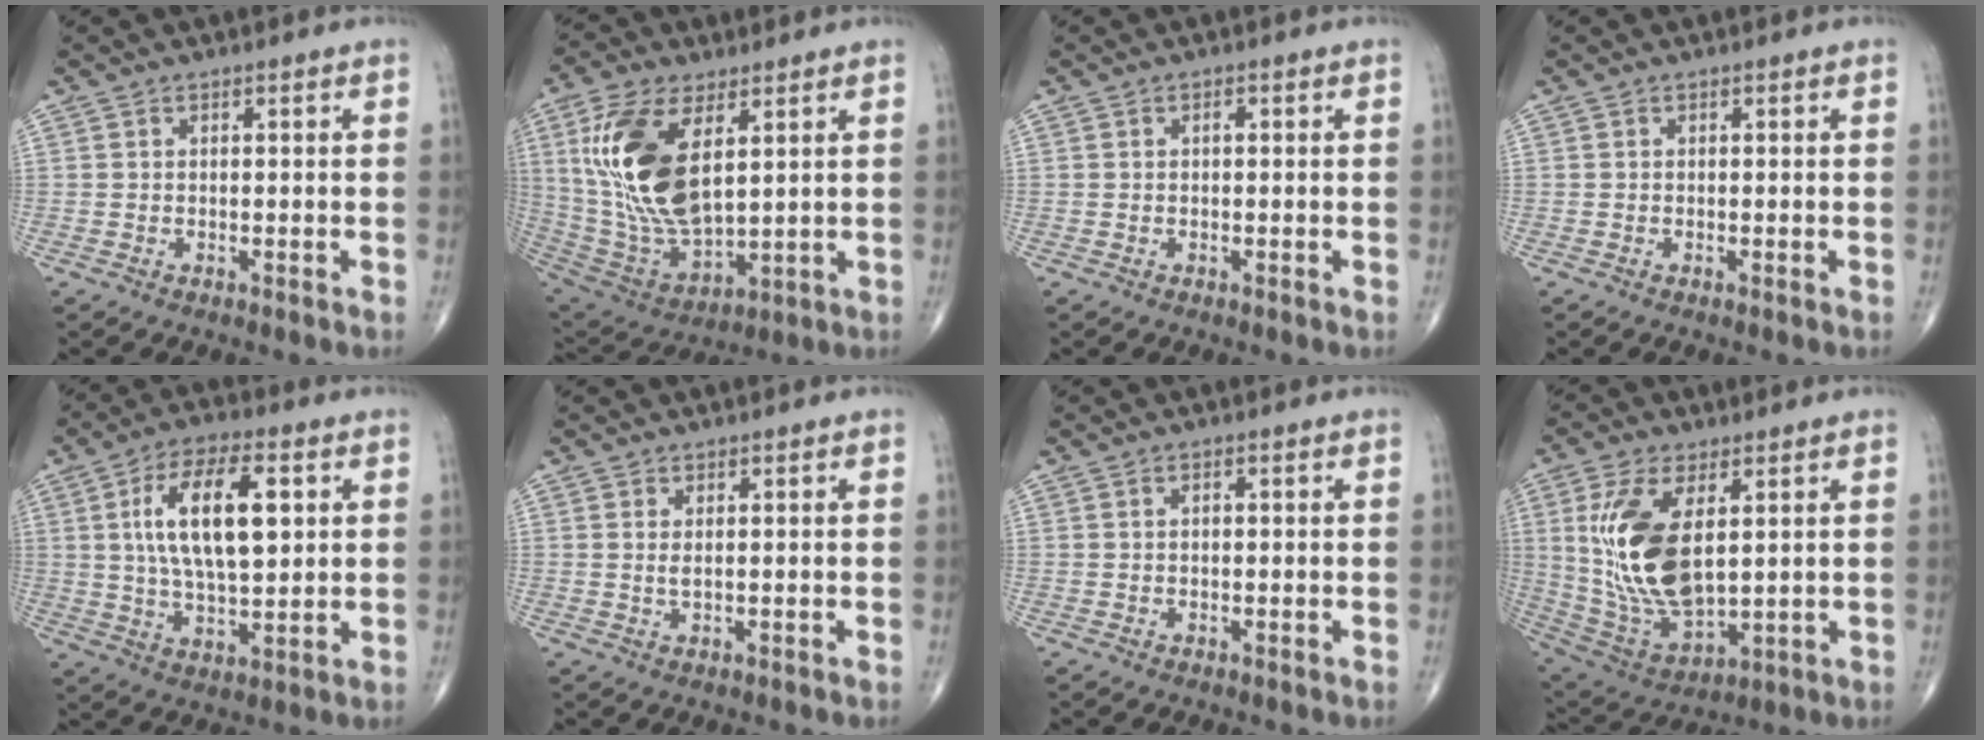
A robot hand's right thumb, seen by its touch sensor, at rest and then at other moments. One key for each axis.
{"total": 19.6, "fx": 5.5, "fy": 9.5, "fz": 16.2, "tx": -0.323, "ty": -0.027, "tz": 0.115}
{"total": 0.7, "fx": 0.1, "fy": 0.4, "fz": 0.6, "tx": -0.007, "ty": 0.002, "tz": 0.000}
{"total": 0.0}
{"total": 15.4, "fx": 3.5, "fy": 6.6, "fz": 13.4, "tx": -0.224, "ty": -0.002, "tz": 0.063}
{"total": 1.3, "fx": 0.4, "fy": 0.5, "fz": 1.2, "tx": -0.025, "ty": -0.003, "tz": 0.010}
{"total": 0.8, "fx": 0.1, "fy": 0.4, "fz": 0.7, "tx": -0.012, "ty": 0.005, "tz": 0.001}
{"total": 17.9, "fx": 3.6, "fy": 8.8, "fz": 15.1, "tx": -0.299, "ty": -0.022, "tz": 0.083}